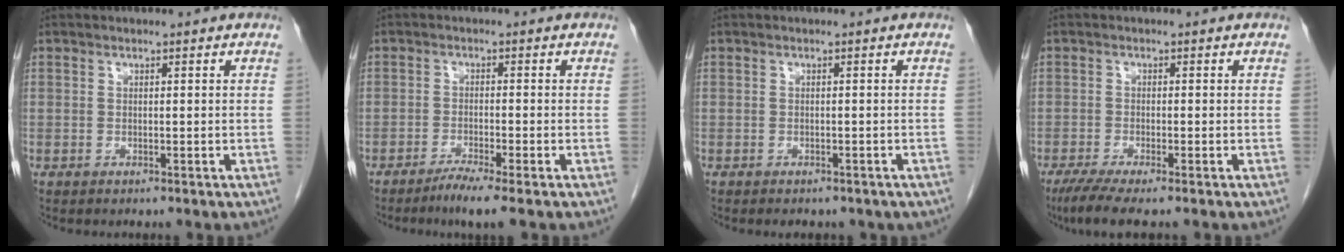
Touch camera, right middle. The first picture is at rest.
{"total": 4.0, "force": [-2.9, -0.6, 2.7], "torque": [-0.052, -0.012, -0.055]}
{"total": 4.3, "force": [-3.4, 2.0, 1.6], "torque": [-0.017, -0.001, -0.032]}
{"total": 5.0, "force": [-3.7, 0.1, 3.4], "torque": [-0.057, -0.013, -0.065]}